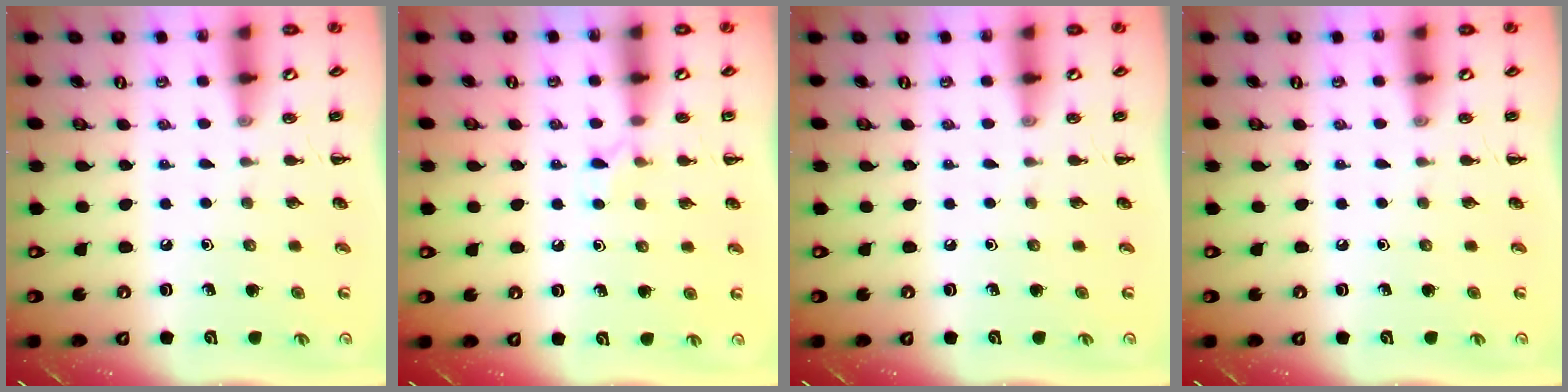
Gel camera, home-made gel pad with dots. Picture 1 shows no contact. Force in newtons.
{"total": 5.0, "press": 4.8, "slide": 1.6}
{"total": 0.0}
{"total": 0.0}